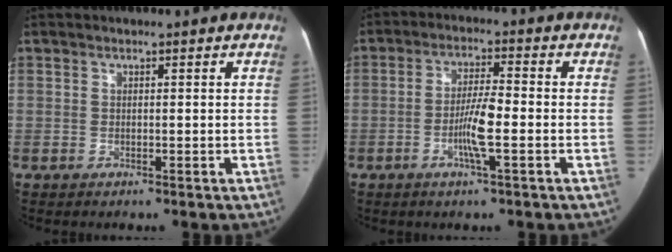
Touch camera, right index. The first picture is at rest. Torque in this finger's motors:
{"motor_torque": [0.20, -0.11, 0.13, 0.04]}